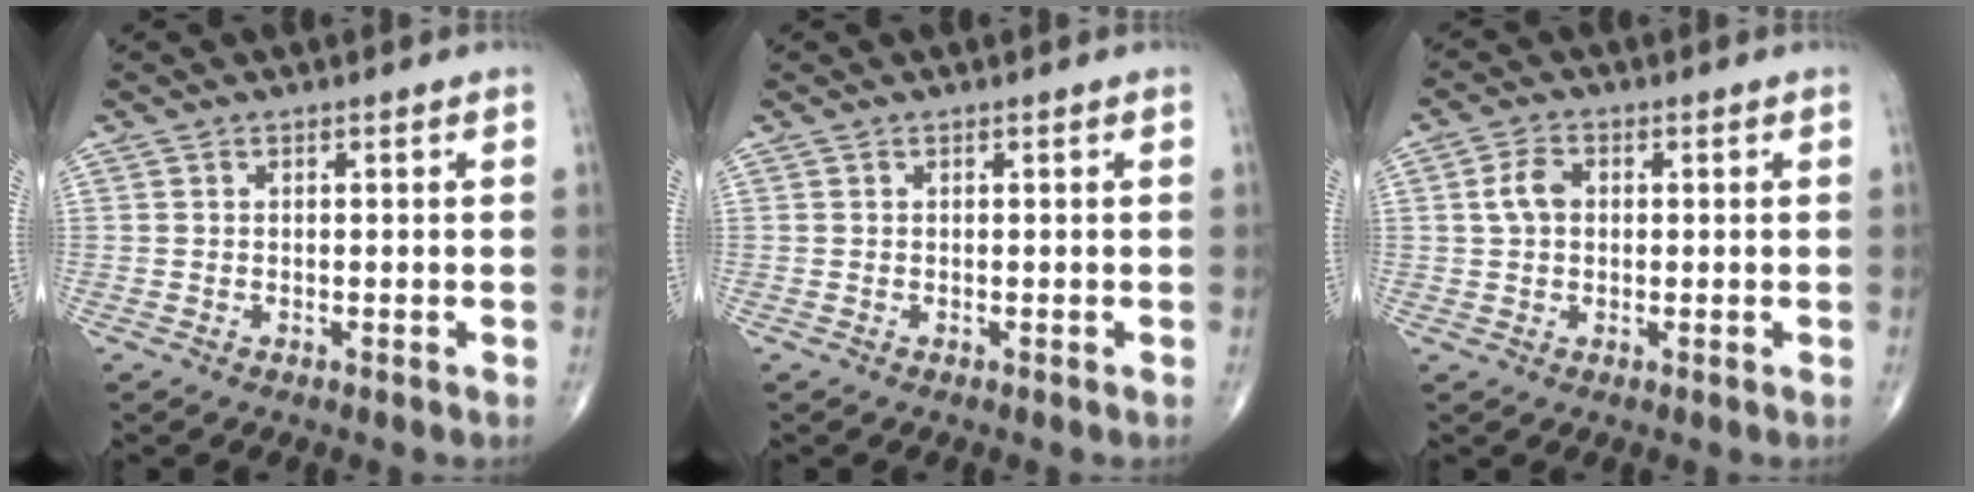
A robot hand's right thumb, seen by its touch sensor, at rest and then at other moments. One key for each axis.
{"total": 0.0}
{"total": 6.0, "fx": 0.6, "fy": 3.8, "fz": 4.7, "tx": -0.100, "ty": 0.017, "tz": 0.006}